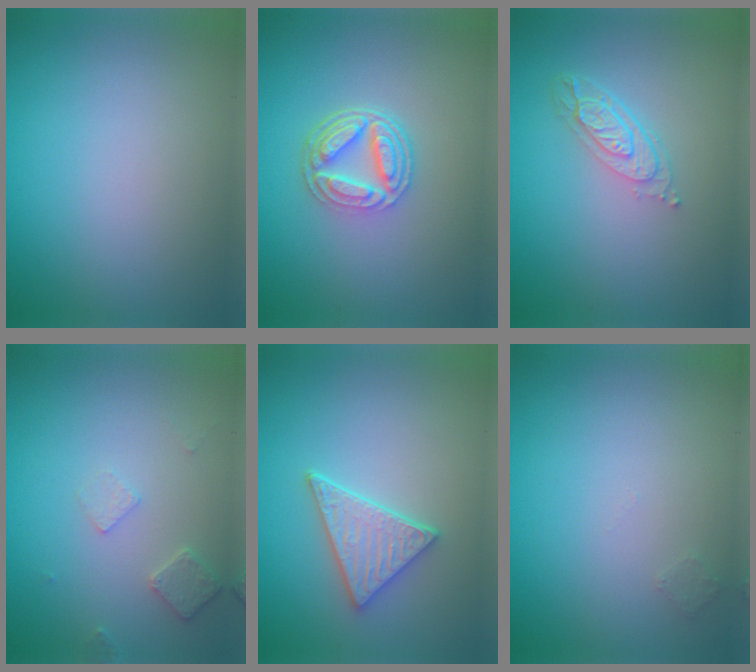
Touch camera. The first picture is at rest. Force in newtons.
{"total": 5.0, "press": 3.7, "slide": 3.4}
{"total": 3.5, "press": 2.6, "slide": 2.3}
{"total": 1.8, "press": 1.8, "slide": 0.3}
{"total": 3.7, "press": 3.3, "slide": 1.7}
{"total": 0.7, "press": 0.7, "slide": 0.0}